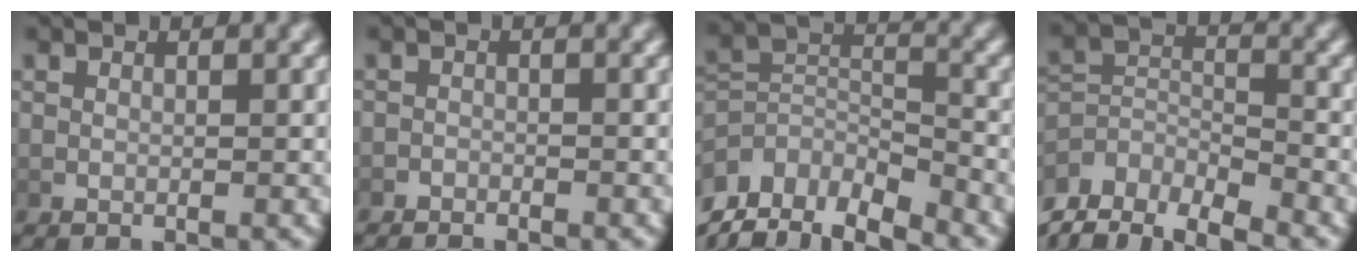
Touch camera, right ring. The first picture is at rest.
{"total": 1.4, "force": [-1.4, 0.1, -0.2], "torque": [0.003, -0.007, -0.023]}
{"total": 12.1, "force": [-6.2, 8.3, 6.3], "torque": [-0.123, -0.060, -0.084]}
{"total": 10.6, "force": [-6.4, 7.2, 4.4], "torque": [-0.106, -0.063, -0.092]}